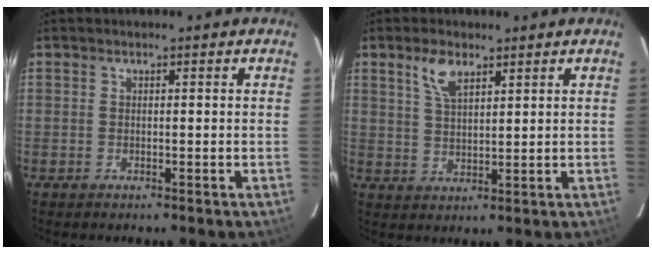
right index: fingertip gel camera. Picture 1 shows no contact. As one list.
[{"total": 5.3, "force": [3.2, 2.3, 3.5], "torque": [-0.068, 0.007, 0.064]}]